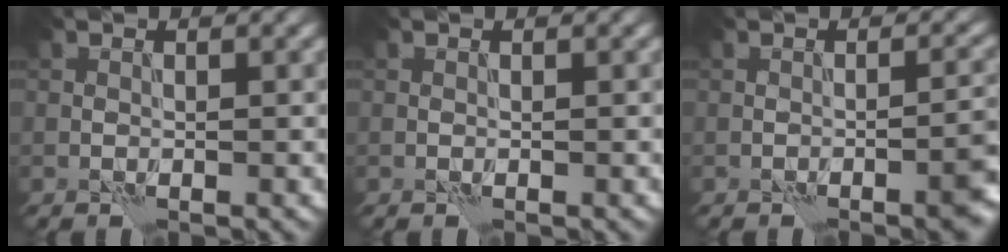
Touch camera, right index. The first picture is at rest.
{"total": 0.0}
{"total": 3.8, "force": [-1.9, 0.8, 3.2], "torque": [-0.040, 0.006, -0.027]}